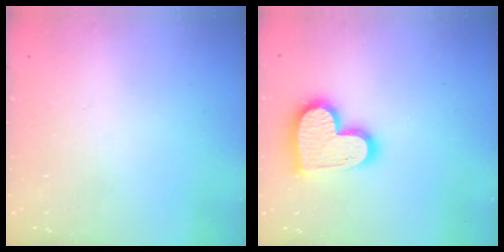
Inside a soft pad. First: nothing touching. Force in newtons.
{"total": 15.9, "press": 15.8, "slide": 1.5}